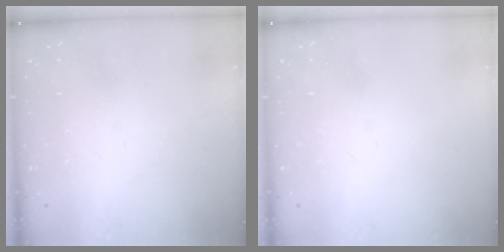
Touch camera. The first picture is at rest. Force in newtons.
{"total": 0.0}